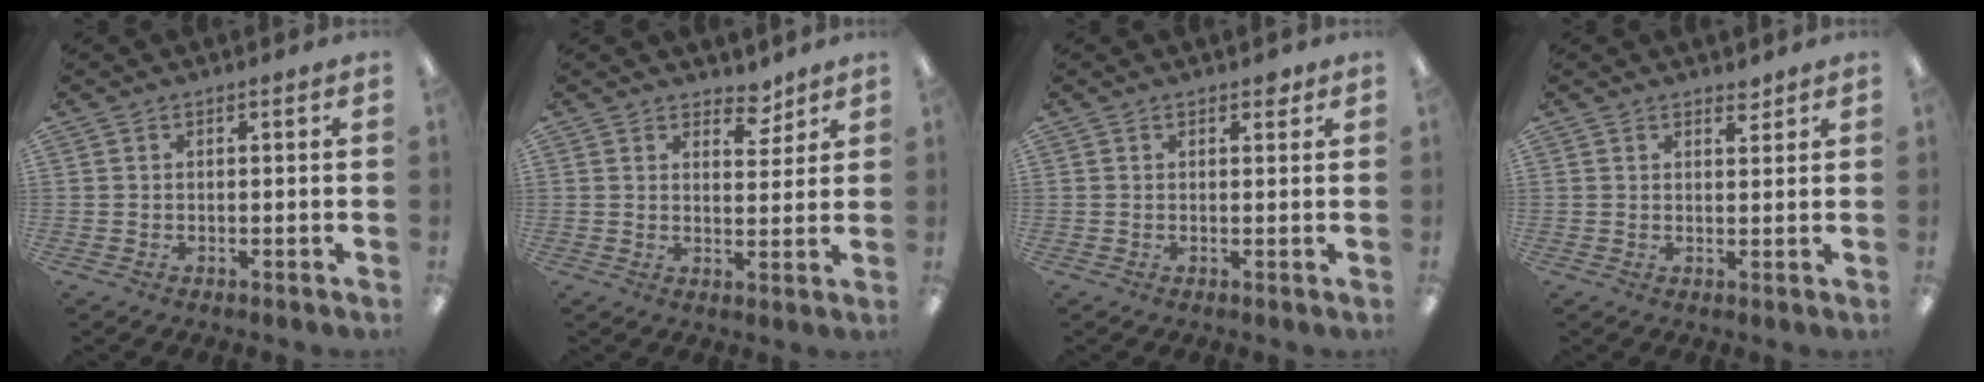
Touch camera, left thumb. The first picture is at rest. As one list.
[{"total": 5.2, "force": [4.3, 2.6, 1.6], "torque": [-0.002, -0.027, 0.072]}, {"total": 1.7, "force": [1.2, 0.8, 0.9], "torque": [-0.003, -0.004, 0.017]}, {"total": 2.3, "force": [2.0, 0.8, 0.8], "torque": [-0.002, -0.010, 0.034]}]